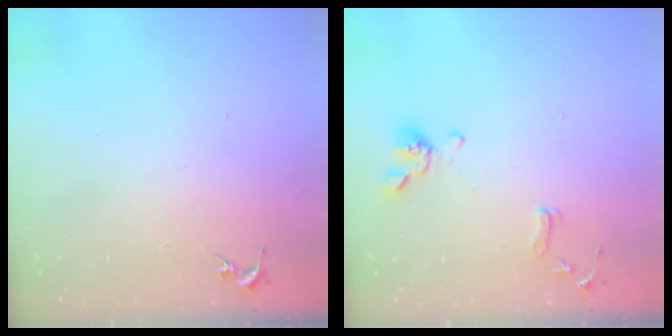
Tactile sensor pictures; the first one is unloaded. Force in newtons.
{"total": 11.5, "press": 11.3, "slide": 1.8}